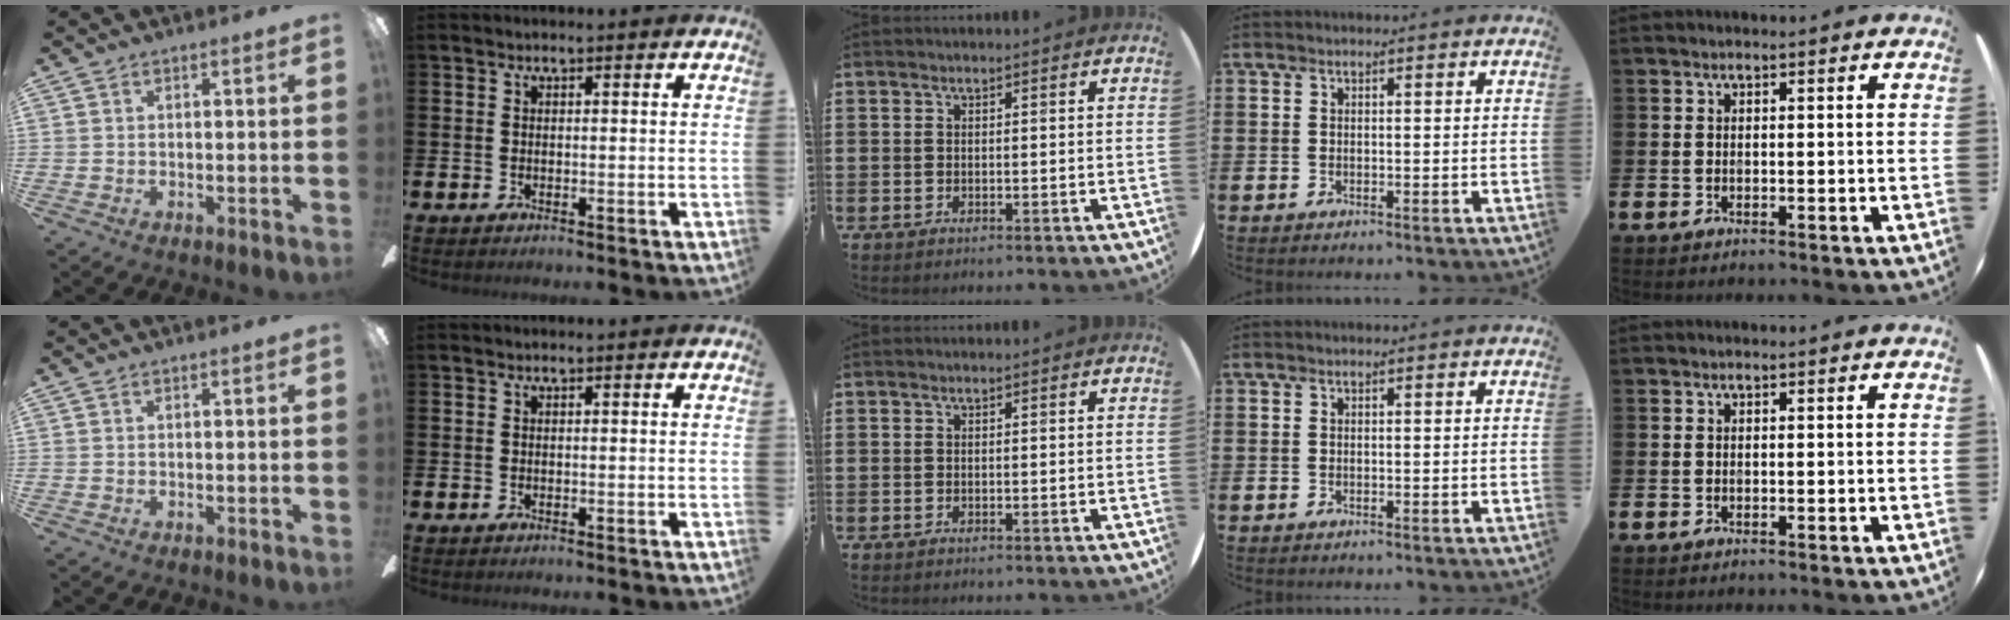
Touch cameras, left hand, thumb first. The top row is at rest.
{}